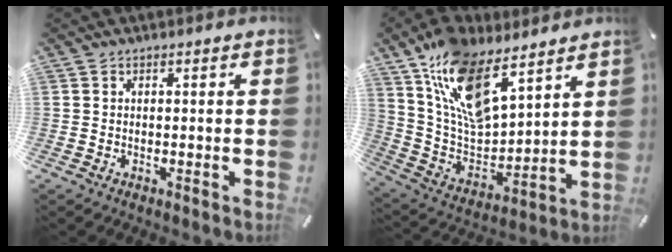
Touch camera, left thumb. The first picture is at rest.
{"total": 16.8, "force": [11.9, 7.5, 9.2], "torque": [-0.203, -0.076, 0.217]}